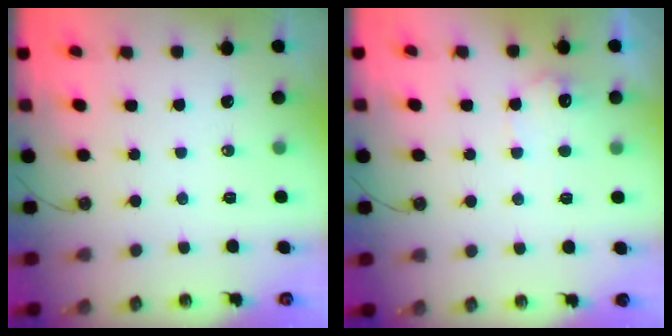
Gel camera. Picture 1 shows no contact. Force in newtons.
{"total": 7.0, "press": 6.9, "slide": 0.8}